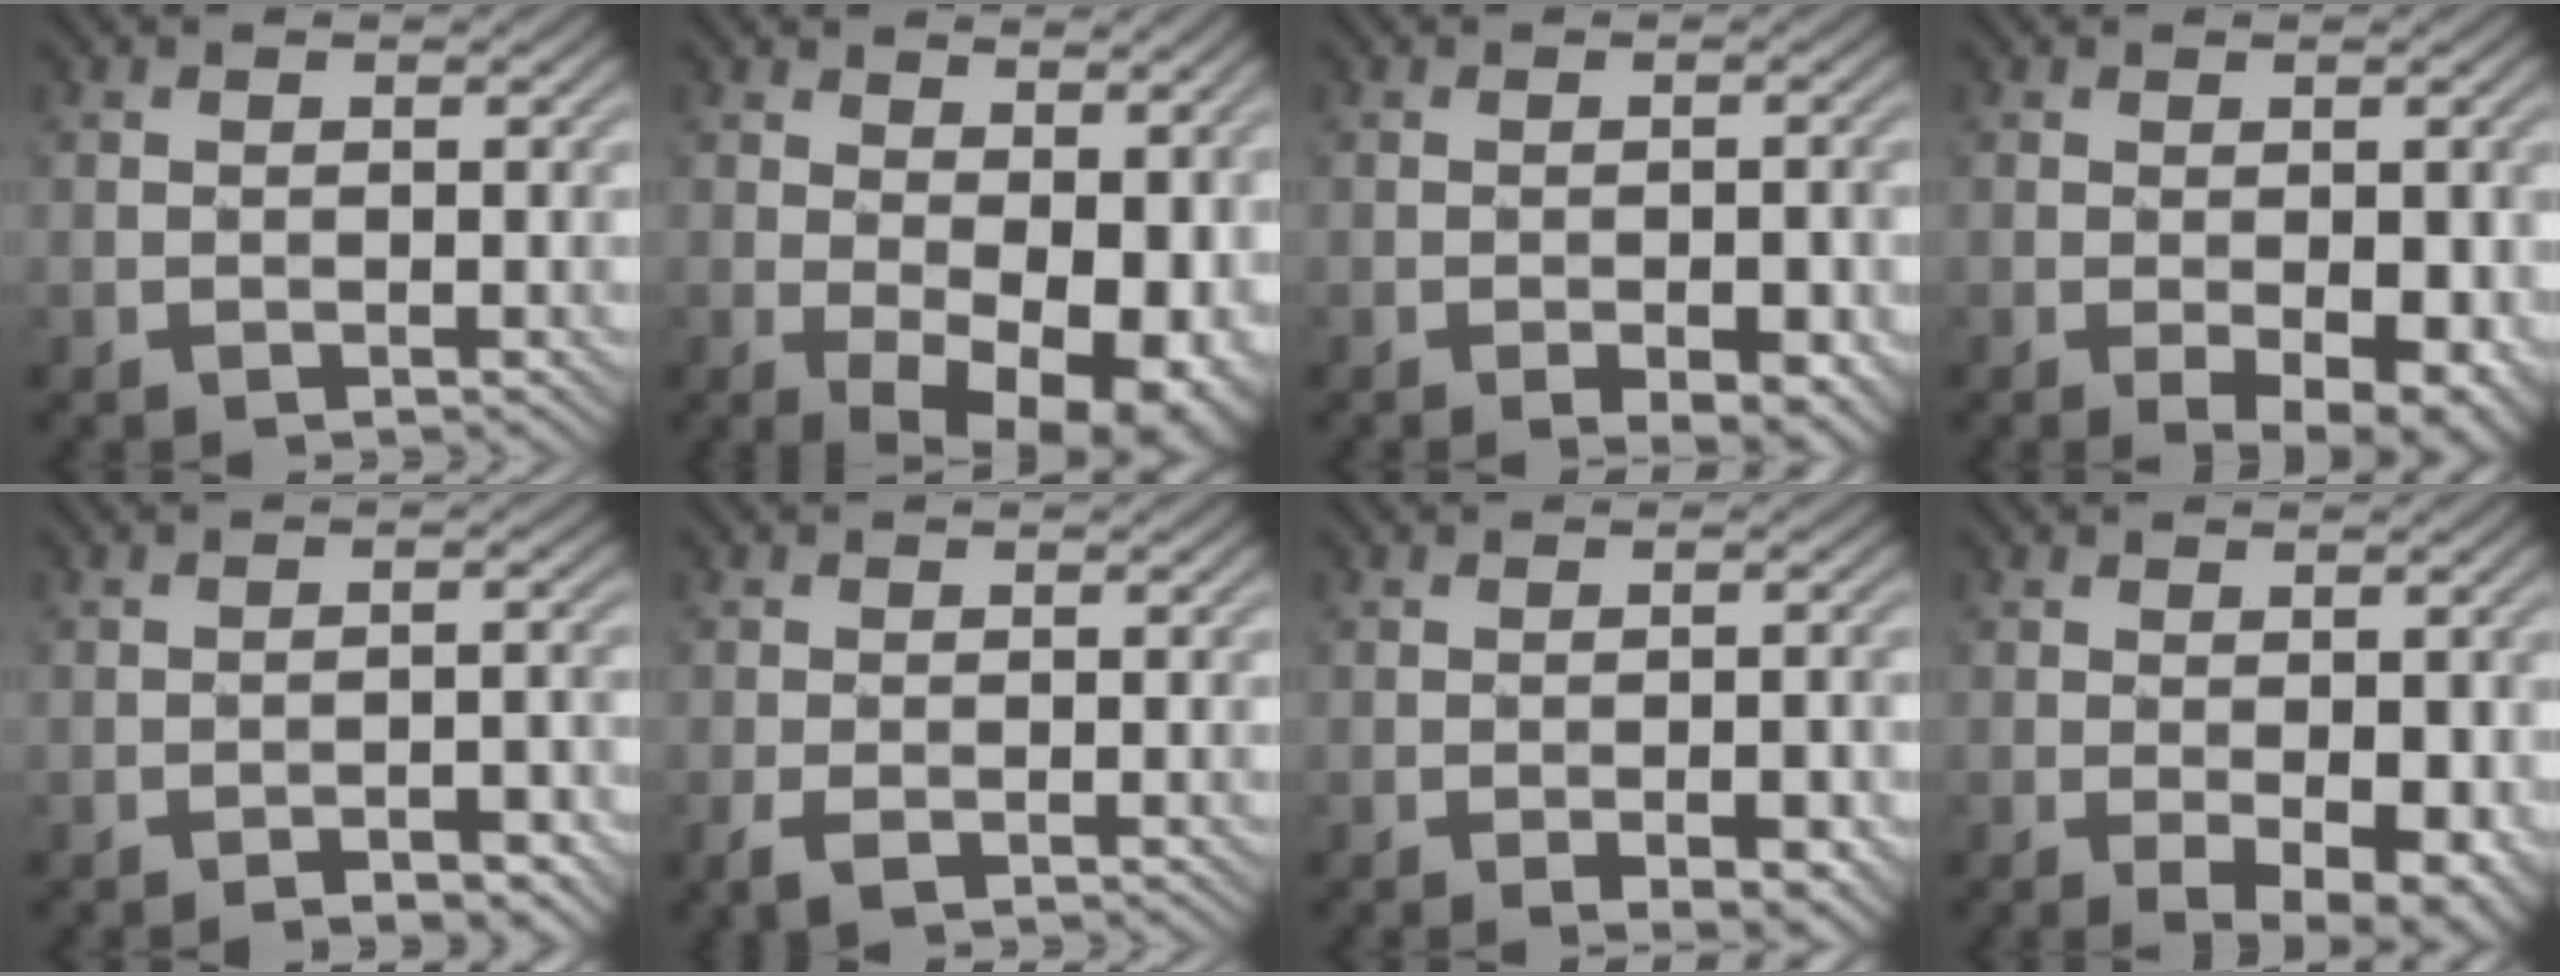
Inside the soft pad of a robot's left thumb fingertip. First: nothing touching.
{"total": 13.6, "force": [-1.3, 7.6, 11.3], "torque": [-0.149, -0.022, 0.016]}
{"total": 4.5, "force": [-2.3, 1.5, 3.6], "torque": [-0.055, 0.006, -0.022]}
{"total": 5.3, "force": [-1.8, 2.1, 4.5], "torque": [-0.063, -0.009, -0.015]}
{"total": 3.3, "force": [-2.5, 0.6, 2.0], "torque": [-0.037, 0.017, -0.034]}
{"total": 2.1, "force": [-1.0, 1.0, 1.6], "torque": [-0.041, -0.002, -0.018]}
{"total": 3.9, "force": [-2.0, 1.0, 3.2], "torque": [-0.046, 0.009, -0.022]}
{"total": 5.8, "force": [-1.8, 2.5, 4.9], "torque": [-0.074, -0.013, -0.014]}